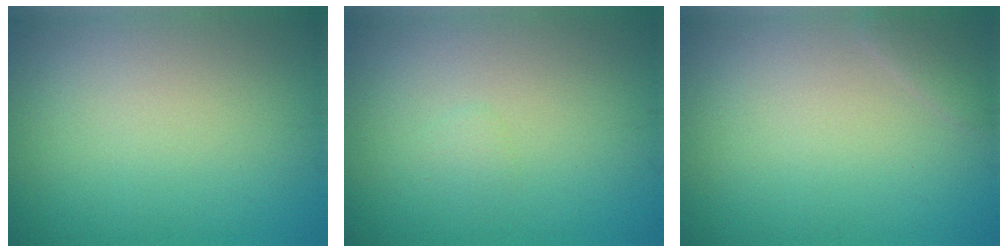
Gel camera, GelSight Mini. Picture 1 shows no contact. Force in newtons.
{"total": 0.6, "press": 0.5, "slide": 0.1}
{"total": 1.1, "press": 1.1, "slide": 0.0}